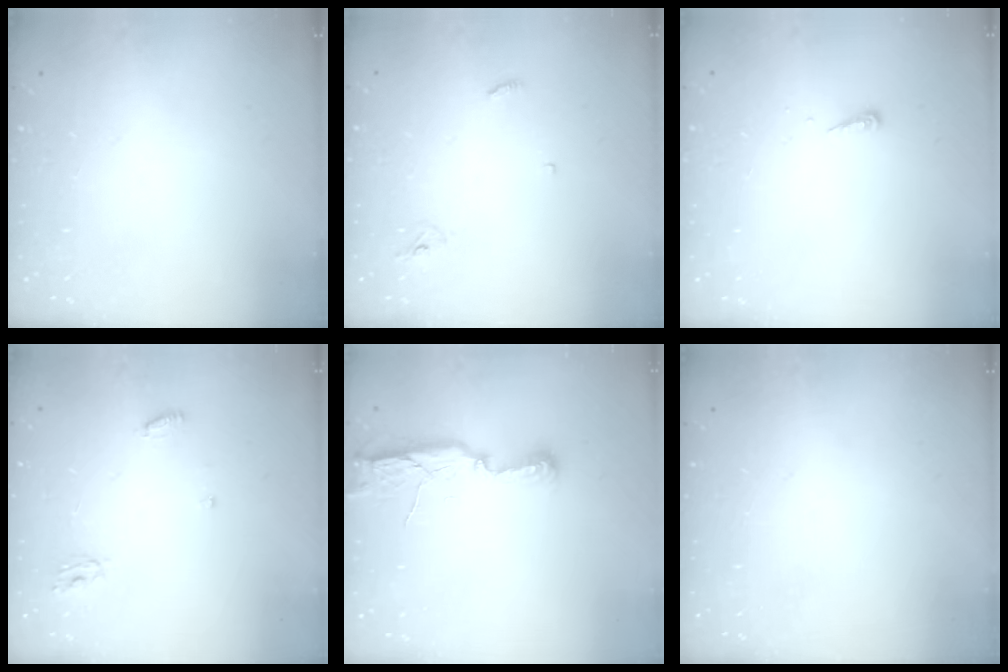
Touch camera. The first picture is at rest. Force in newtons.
{"total": 2.9, "press": 2.9, "slide": 0.2}
{"total": 3.9, "press": 3.9, "slide": 0.5}
{"total": 5.1, "press": 5.1, "slide": 0.4}
{"total": 9.0, "press": 7.8, "slide": 4.5}
{"total": 0.0}